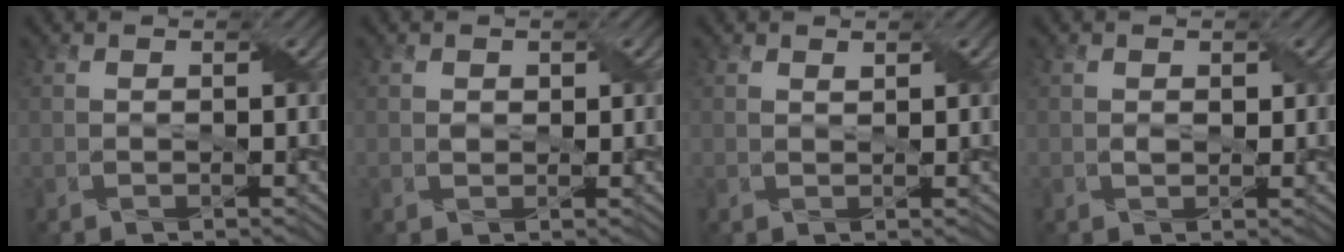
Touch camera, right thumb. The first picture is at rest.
{"total": 0.9, "force": [0.3, 0.7, 0.4], "torque": [-0.012, -0.002, 0.006]}
{"total": 0.6, "force": [0.6, 0.2, 0.2], "torque": [-0.008, -0.001, 0.012]}
{"total": 1.1, "force": [0.2, 0.7, 0.8], "torque": [-0.017, -0.002, 0.005]}